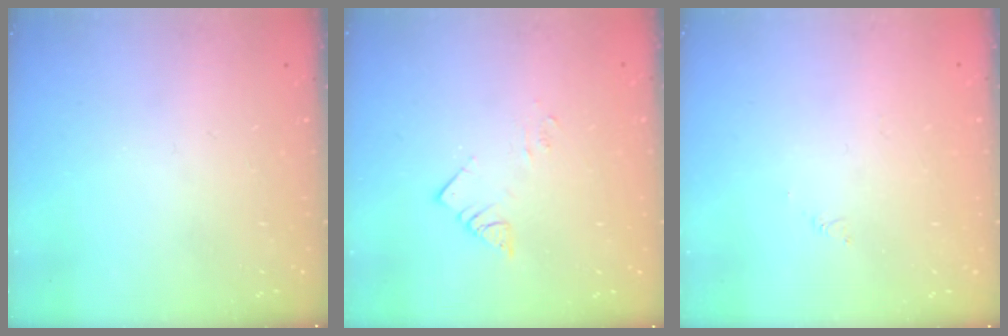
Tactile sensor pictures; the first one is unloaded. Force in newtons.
{"total": 3.3, "press": 3.3, "slide": 0.1}
{"total": 1.6, "press": 1.5, "slide": 0.3}